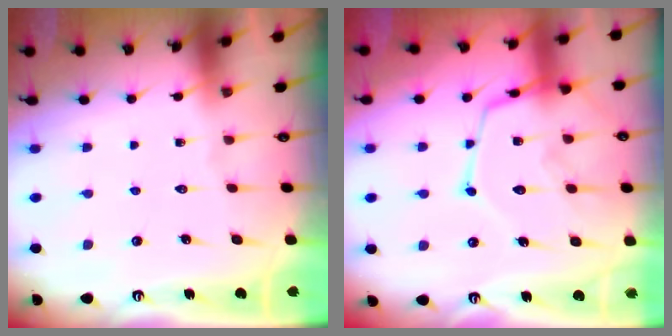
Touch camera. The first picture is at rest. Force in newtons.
{"total": 15.6, "press": 15.6, "slide": 1.2}